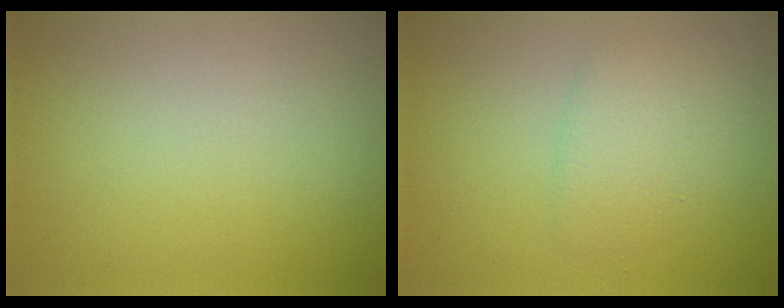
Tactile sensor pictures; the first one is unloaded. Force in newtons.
{"total": 2.4, "press": 2.4, "slide": 0.1}